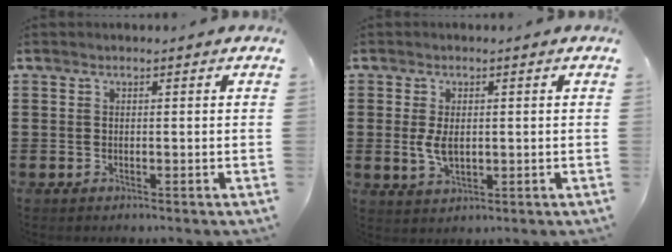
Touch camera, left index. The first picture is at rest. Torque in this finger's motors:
{"motor_torque": [0.52, 0.50, 0.28, 0.10]}